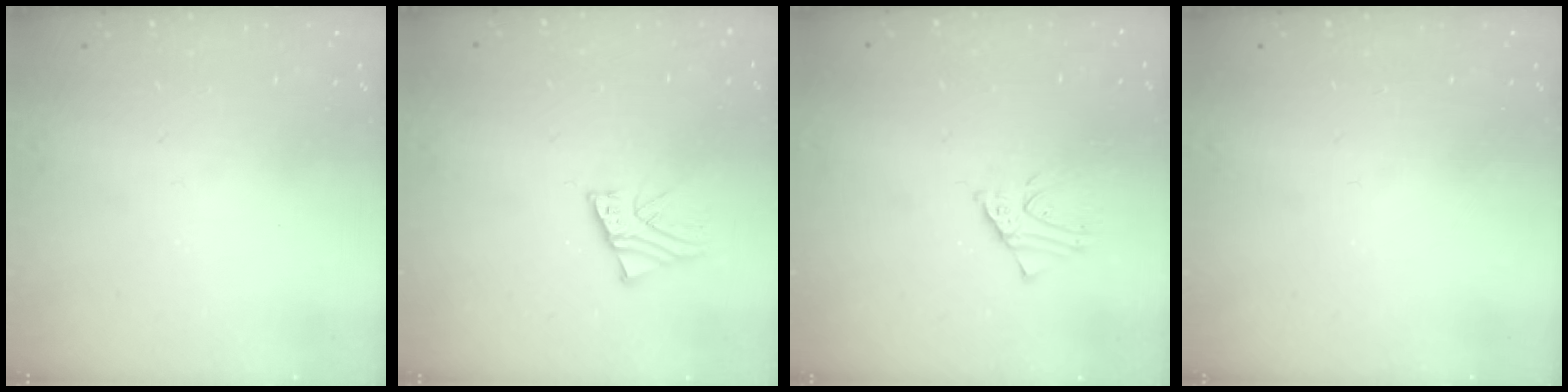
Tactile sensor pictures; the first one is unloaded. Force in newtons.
{"total": 2.5, "press": 2.5, "slide": 0.1}
{"total": 1.5, "press": 1.5, "slide": 0.1}
{"total": 0.0}